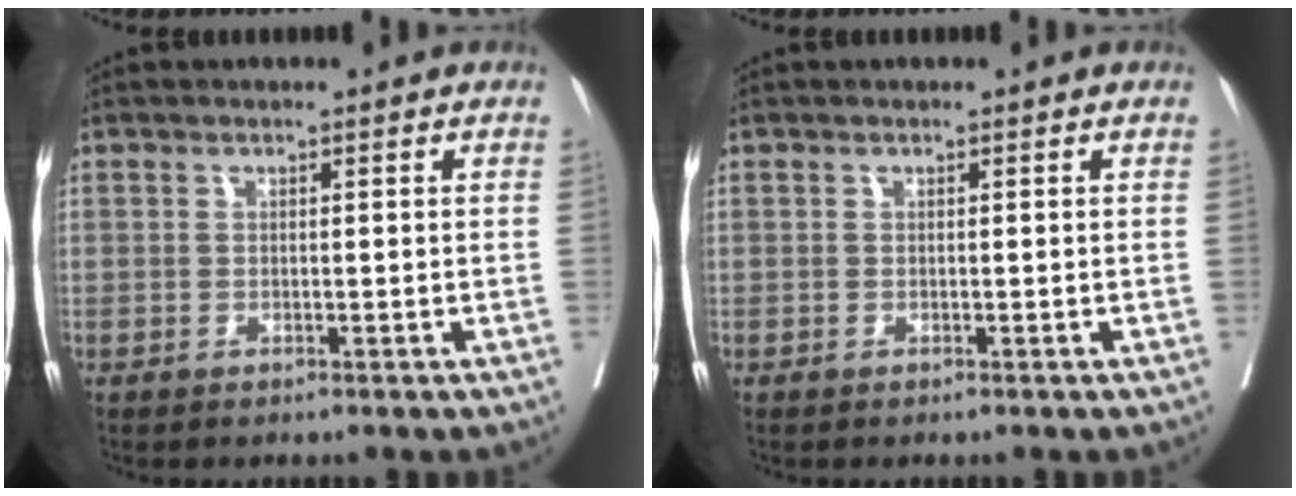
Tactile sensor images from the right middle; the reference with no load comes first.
{"total": 0.0}